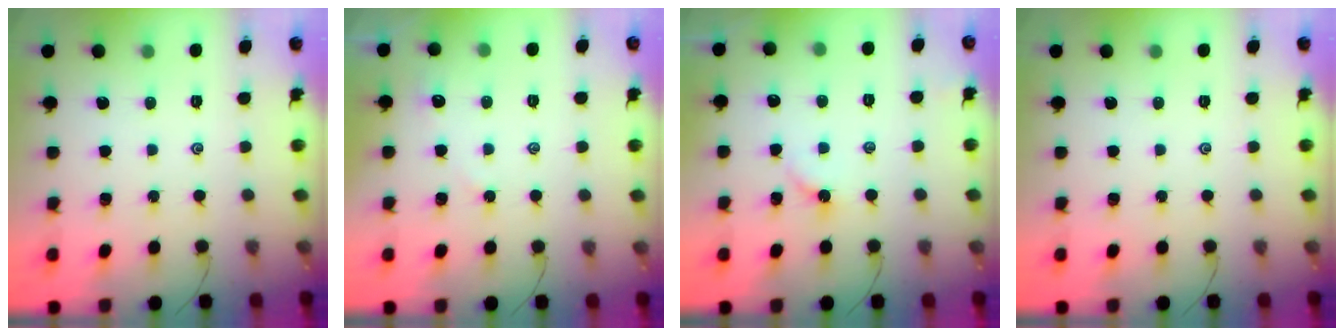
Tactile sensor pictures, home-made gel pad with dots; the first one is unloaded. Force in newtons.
{"total": 1.8, "press": 1.8, "slide": 0.4}
{"total": 2.5, "press": 2.4, "slide": 0.4}
{"total": 0.0}